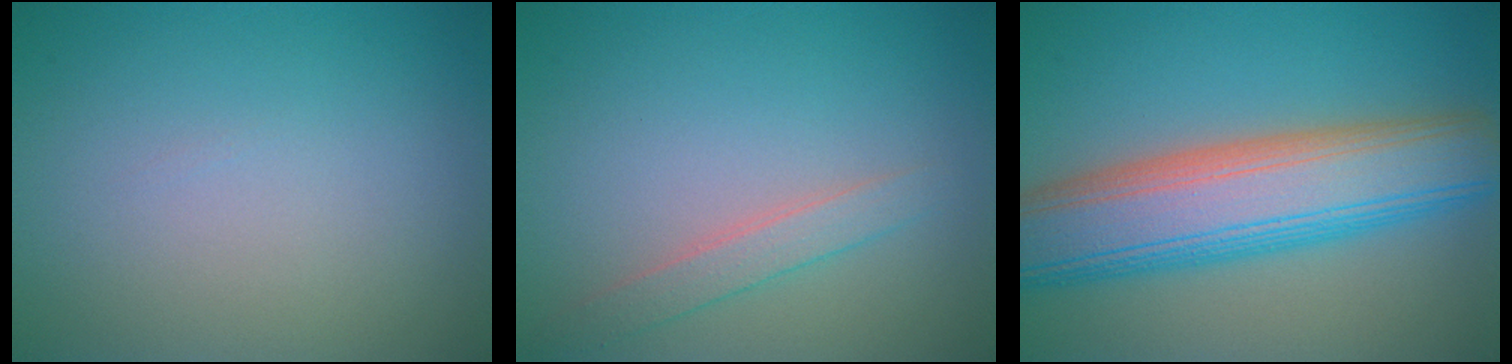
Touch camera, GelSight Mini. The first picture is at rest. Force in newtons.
{"total": 2.0, "press": 2.0, "slide": 0.0}
{"total": 10.8, "press": 10.7, "slide": 0.8}